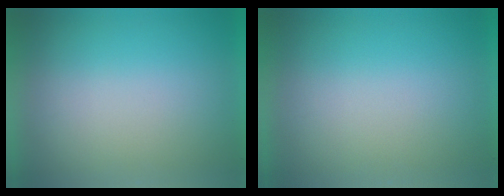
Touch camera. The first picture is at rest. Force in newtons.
{"total": 0.0}